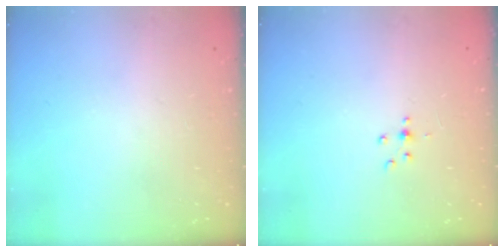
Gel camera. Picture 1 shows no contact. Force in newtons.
{"total": 2.2, "press": 2.1, "slide": 0.5}